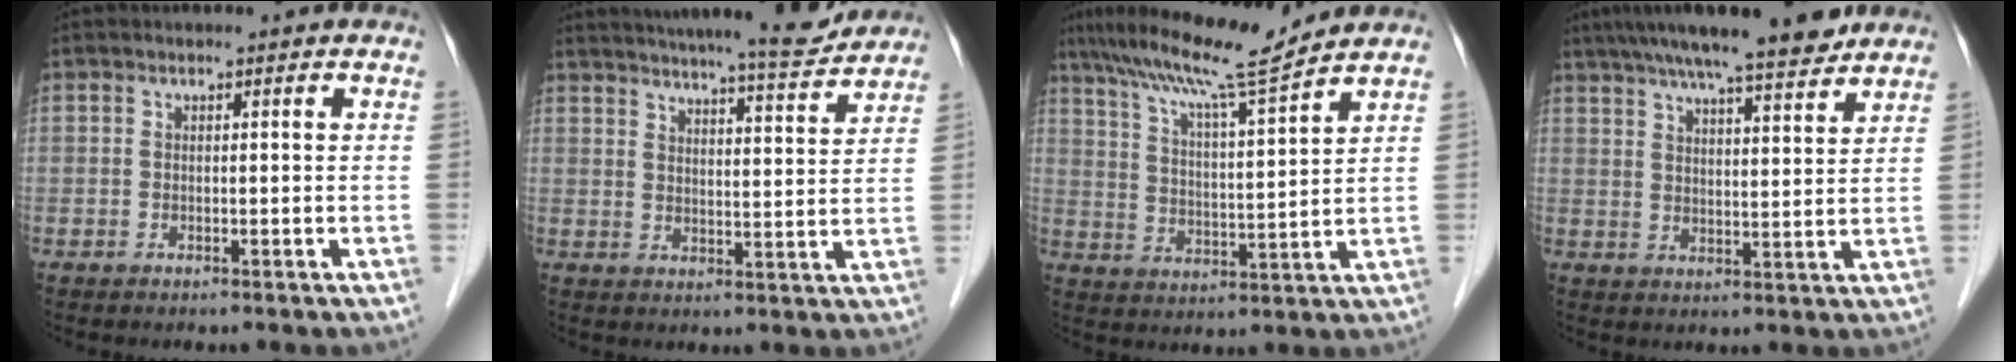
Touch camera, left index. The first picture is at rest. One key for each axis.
{"total": 15.3, "fx": 14.1, "fy": 0.8, "fz": 5.8, "tx": -0.091, "ty": -0.005, "tz": 0.189}
{"total": 11.9, "fx": 10.4, "fy": -1.3, "fz": 5.6, "tx": -0.105, "ty": 0.007, "tz": 0.177}
{"total": 13.9, "fx": 11.6, "fy": 1.4, "fz": 7.5, "tx": -0.120, "ty": 0.022, "tz": 0.172}